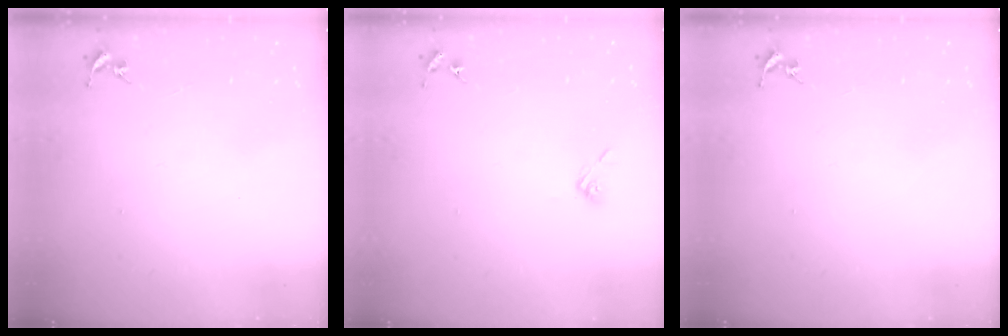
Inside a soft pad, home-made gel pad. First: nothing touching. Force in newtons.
{"total": 5.2, "press": 4.8, "slide": 2.1}
{"total": 0.0}